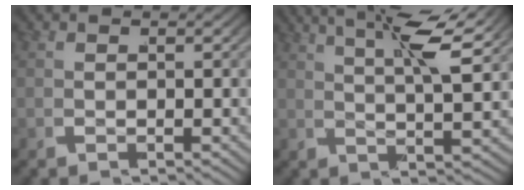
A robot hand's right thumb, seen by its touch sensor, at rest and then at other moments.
{"total": 6.2, "force": [3.7, 1.5, 4.7], "torque": [-0.070, 0.008, 0.055]}